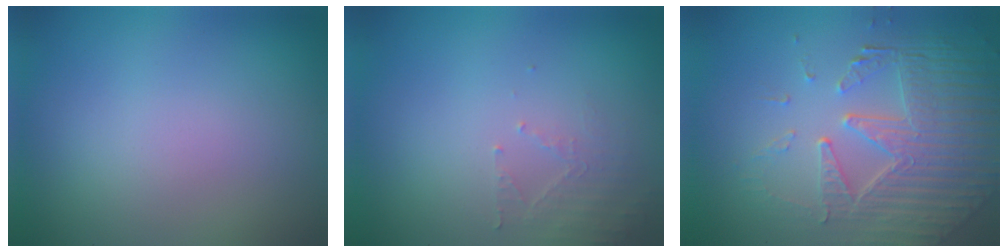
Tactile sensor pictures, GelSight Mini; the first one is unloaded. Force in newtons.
{"total": 1.7, "press": 1.7, "slide": 0.3}
{"total": 6.7, "press": 5.1, "slide": 4.4}